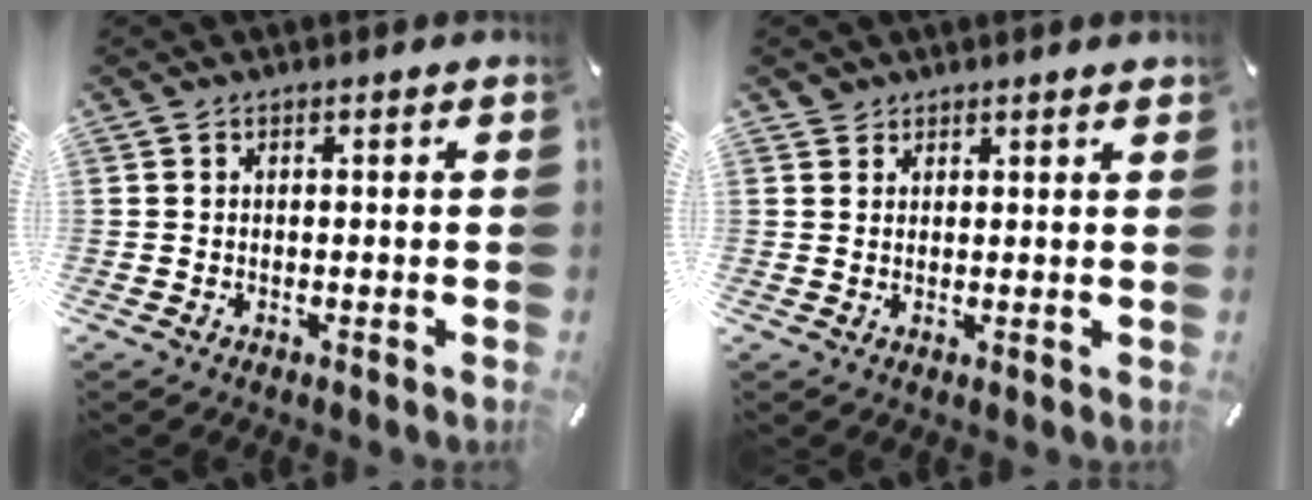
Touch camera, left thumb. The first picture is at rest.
{"total": 1.7, "force": [1.5, 0.8, 0.2], "torque": [-0.006, -0.002, 0.030]}